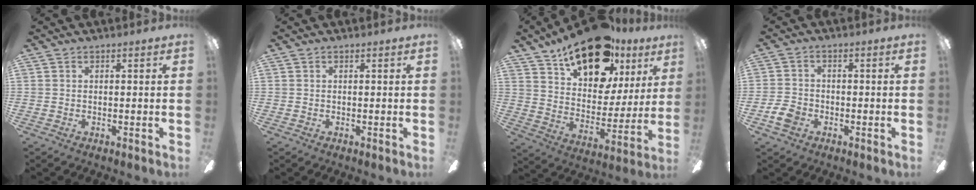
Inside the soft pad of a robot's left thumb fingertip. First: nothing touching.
{"total": 0.0}
{"total": 21.9, "force": [15.0, 10.5, 11.9], "torque": [-0.186, -0.090, 0.263]}
{"total": 5.0, "force": [-2.4, 3.6, 2.5], "torque": [-0.055, 0.010, -0.045]}